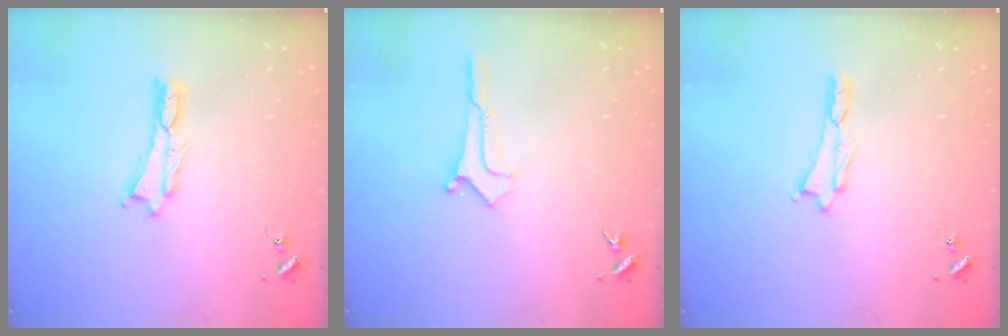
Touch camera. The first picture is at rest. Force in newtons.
{"total": 0.0}
{"total": 0.0}